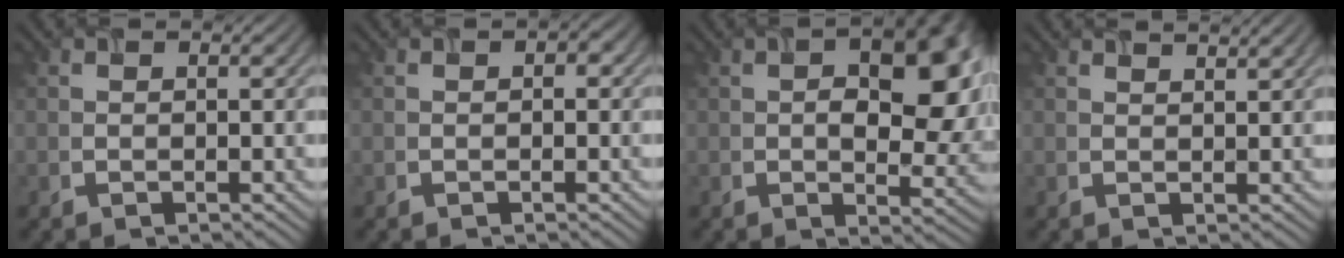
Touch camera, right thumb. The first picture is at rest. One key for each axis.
{"total": 1.4, "fx": 0.2, "fy": 1.0, "fz": 1.0, "tx": -0.011, "ty": 0.002, "tz": 0.000}
{"total": 12.1, "fx": 1.4, "fy": 6.8, "fz": 9.9, "tx": -0.114, "ty": 0.009, "tz": 0.014}
{"total": 1.6, "fx": 1.5, "fy": 0.0, "fz": 0.6, "tx": -0.008, "ty": 0.001, "tz": 0.025}